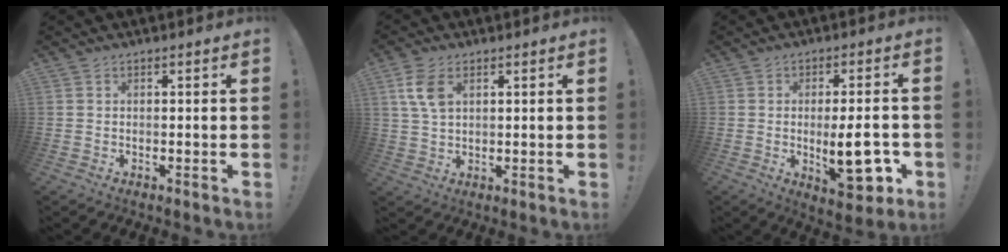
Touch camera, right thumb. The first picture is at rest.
{"total": 7.4, "force": [3.1, 4.3, 5.1], "torque": [-0.106, -0.008, 0.058]}
{"total": 14.6, "force": [-2.9, 5.3, 13.2], "torque": [-0.162, -0.003, -0.037]}